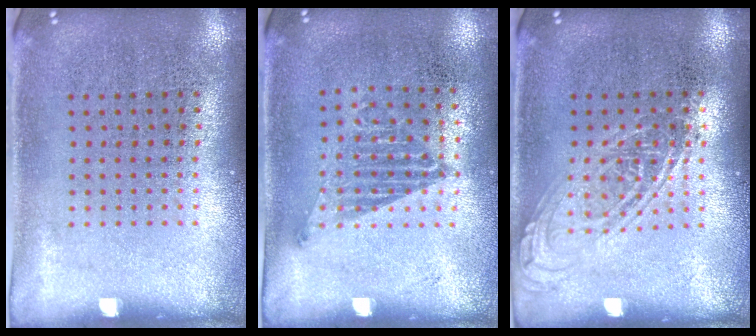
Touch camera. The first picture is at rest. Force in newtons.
{"total": 1.0, "press": 0.8, "slide": 0.6}
{"total": 1.2, "press": 1.2, "slide": 0.1}